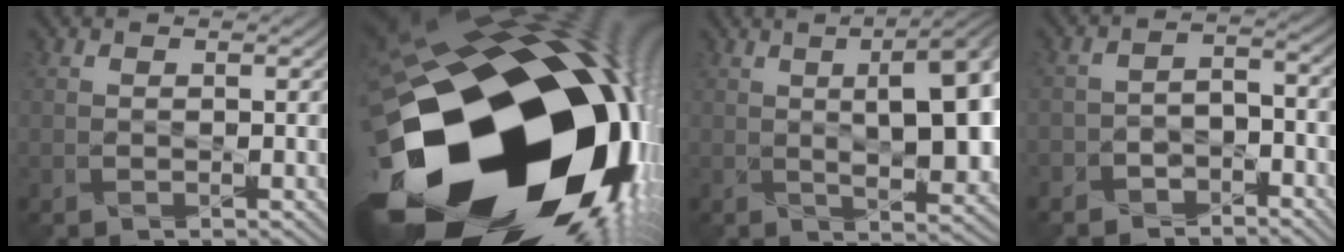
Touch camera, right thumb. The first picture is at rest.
{"total": 23.8, "force": [-6.8, 16.0, 16.2], "torque": [-0.286, -0.088, -0.091]}
{"total": 11.2, "force": [1.3, 4.2, 10.4], "torque": [-0.130, 0.020, 0.008]}
{"total": 4.6, "force": [-3.7, 2.5, 1.2], "torque": [-0.017, -0.001, -0.073]}